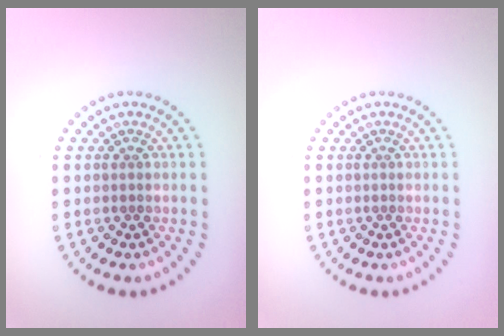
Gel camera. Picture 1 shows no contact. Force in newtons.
{"total": 0.0}